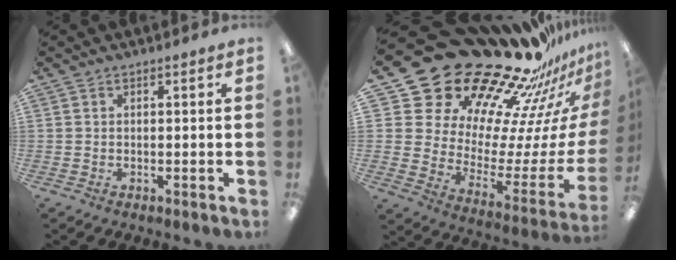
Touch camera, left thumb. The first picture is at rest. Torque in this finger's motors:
{"motor_torque": [1.74, 1.84, 1.02, -1.74, 0.15]}